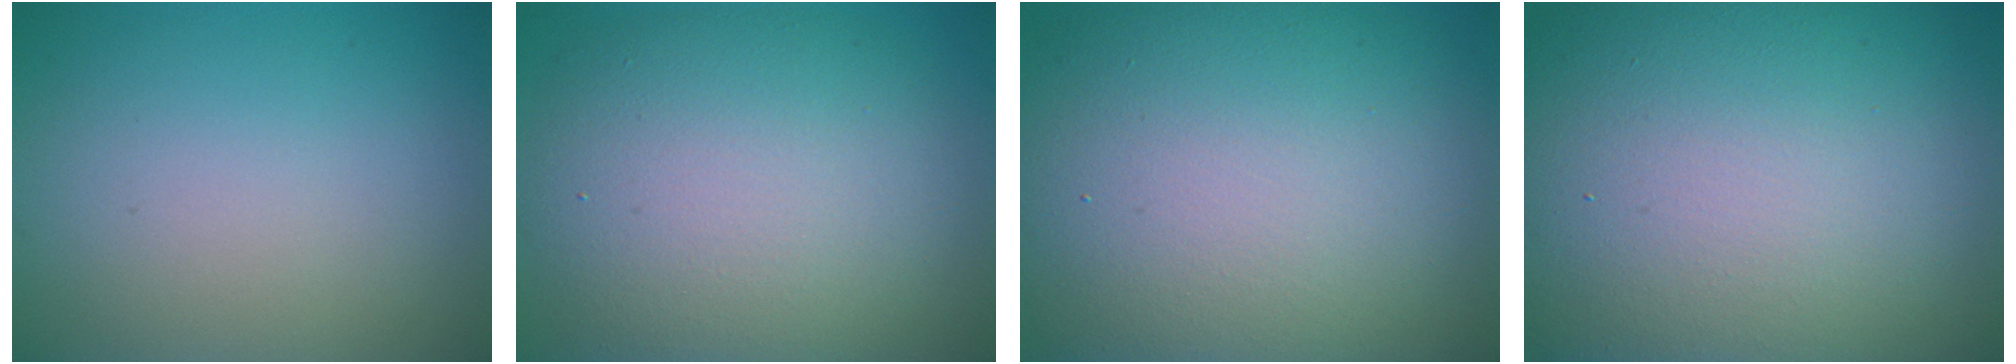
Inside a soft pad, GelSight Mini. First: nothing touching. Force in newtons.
{"total": 10.7, "press": 10.7, "slide": 0.8}
{"total": 16.6, "press": 16.6, "slide": 0.4}
{"total": 21.8, "press": 21.8, "slide": 1.0}